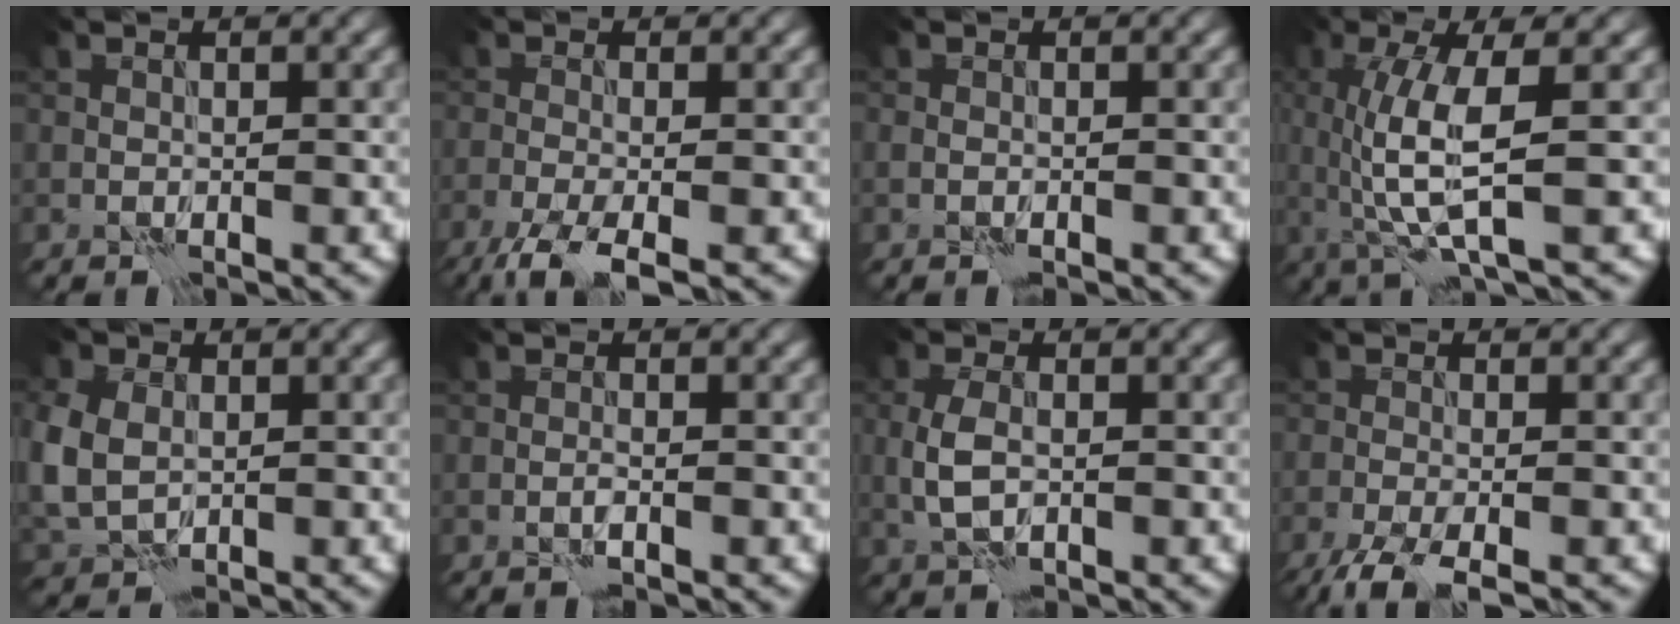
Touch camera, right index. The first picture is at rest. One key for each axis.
{"total": 4.5, "fx": -2.9, "fy": 0.9, "fz": 3.3, "tx": -0.060, "ty": -0.007, "tz": -0.065}
{"total": 0.5, "fx": -0.3, "fy": 0.3, "fz": 0.4, "tx": -0.008, "ty": 0.002, "tz": -0.006}
{"total": 6.1, "fx": 0.2, "fy": 1.6, "fz": 5.9, "tx": -0.124, "ty": -0.002, "tz": 0.007}
{"total": 7.2, "fx": 0.0, "fy": 5.7, "fz": 4.4, "tx": -0.122, "ty": 0.000, "tz": -0.001}
{"total": 0.7, "fx": -0.4, "fy": -0.1, "fz": 0.5, "tx": -0.012, "ty": 0.003, "tz": -0.010}
{"total": 3.0, "fx": -0.2, "fy": 1.7, "fz": 2.4, "tx": -0.062, "ty": -0.003, "tz": -0.005}
{"total": 4.1, "fx": -3.0, "fy": 0.7, "fz": 2.6, "tx": -0.047, "ty": -0.006, "tz": -0.066}